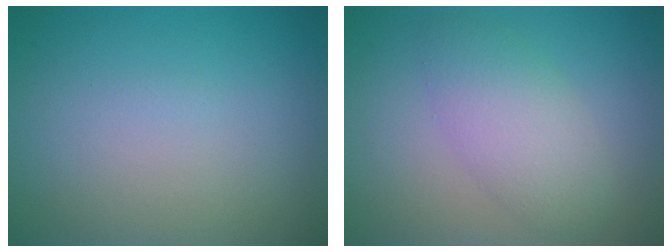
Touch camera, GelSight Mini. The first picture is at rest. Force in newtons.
{"total": 3.9, "press": 3.9, "slide": 0.1}